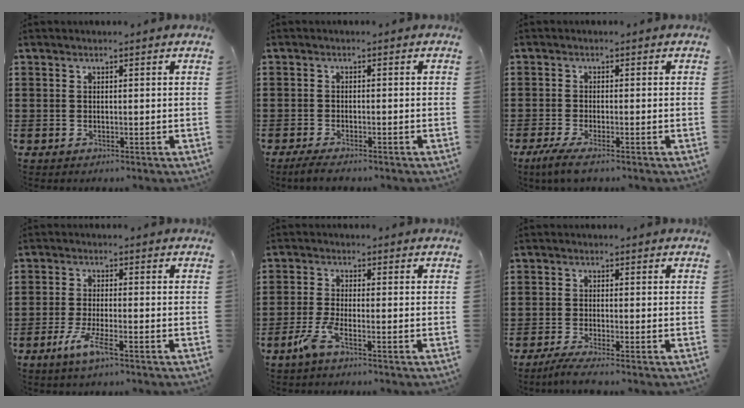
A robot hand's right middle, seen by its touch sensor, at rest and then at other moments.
{"total": 1.7, "force": [-1.4, 0.1, 0.9], "torque": [-0.023, -0.001, -0.029]}
{"total": 2.6, "force": [-1.7, 0.1, 1.9], "torque": [-0.046, -0.009, -0.035]}
{"total": 4.7, "force": [-2.5, 0.5, 4.0], "torque": [-0.084, -0.011, -0.046]}
{"total": 4.0, "force": [-2.3, 0.3, 3.2], "torque": [-0.082, -0.014, -0.047]}
{"total": 2.0, "force": [-1.6, -0.2, 1.3], "torque": [-0.028, -0.003, -0.032]}